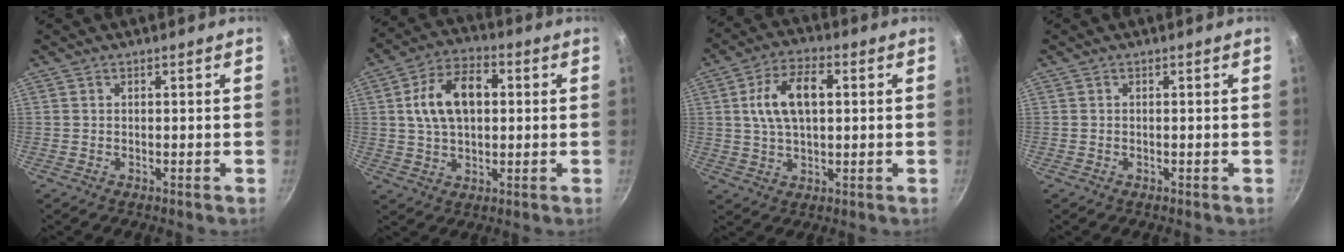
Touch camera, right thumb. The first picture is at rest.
{"total": 12.8, "force": [2.0, 8.0, 9.8], "torque": [-0.151, 0.019, 0.026]}
{"total": 11.3, "force": [2.0, 6.2, 9.2], "torque": [-0.158, 0.015, 0.032]}
{"total": 0.0}